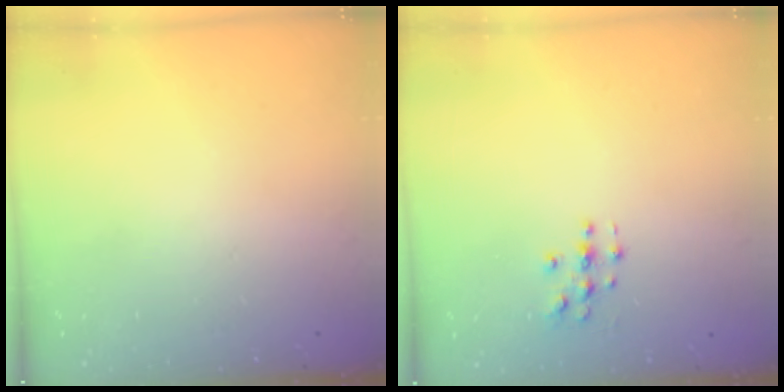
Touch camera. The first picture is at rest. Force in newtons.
{"total": 3.2, "press": 3.2, "slide": 0.1}